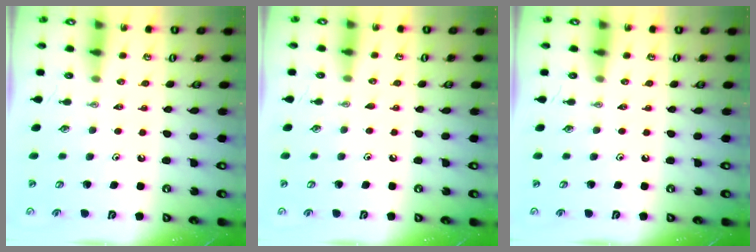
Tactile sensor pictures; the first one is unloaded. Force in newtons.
{"total": 3.4, "press": 3.3, "slide": 0.4}
{"total": 0.0}